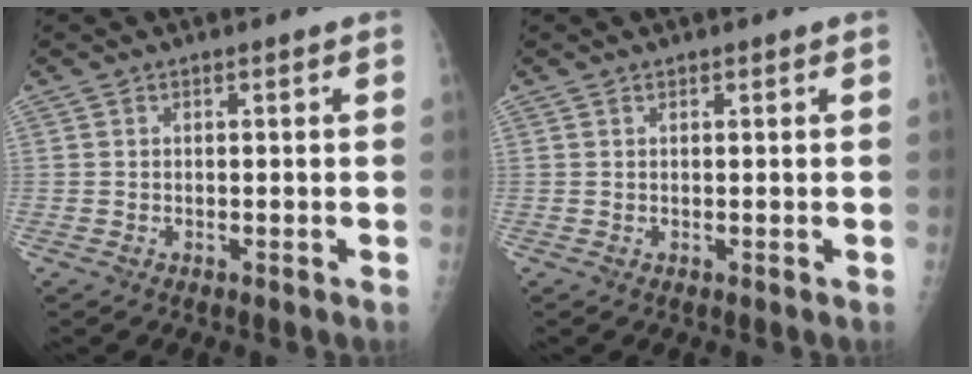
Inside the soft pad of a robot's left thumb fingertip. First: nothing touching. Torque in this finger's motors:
{"motor_torque": [0.15, 0.06, 0.18, 0.06, 0.00]}